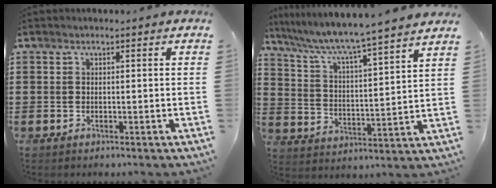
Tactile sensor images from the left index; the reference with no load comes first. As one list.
[{"total": 5.3, "force": [4.7, -0.8, 2.4], "torque": [-0.070, -0.044, 0.070]}]